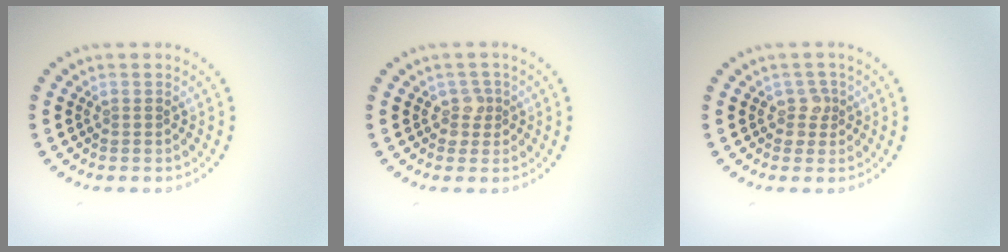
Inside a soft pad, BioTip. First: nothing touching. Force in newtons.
{"total": 1.4, "press": 1.1, "slide": 0.9}
{"total": 1.5, "press": 1.2, "slide": 0.9}